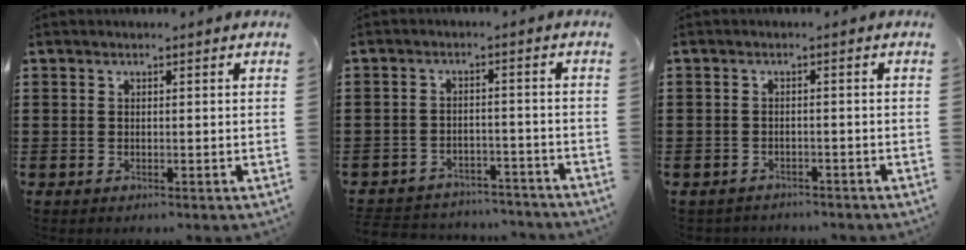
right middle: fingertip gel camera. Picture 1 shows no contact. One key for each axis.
{"total": 3.7, "fx": -3.6, "fy": 0.5, "fz": 0.0, "tx": -0.006, "ty": 0.003, "tz": -0.078}
{"total": 1.6, "fx": -1.6, "fy": 0.3, "fz": -0.2, "tx": -0.003, "ty": 0.000, "tz": -0.037}